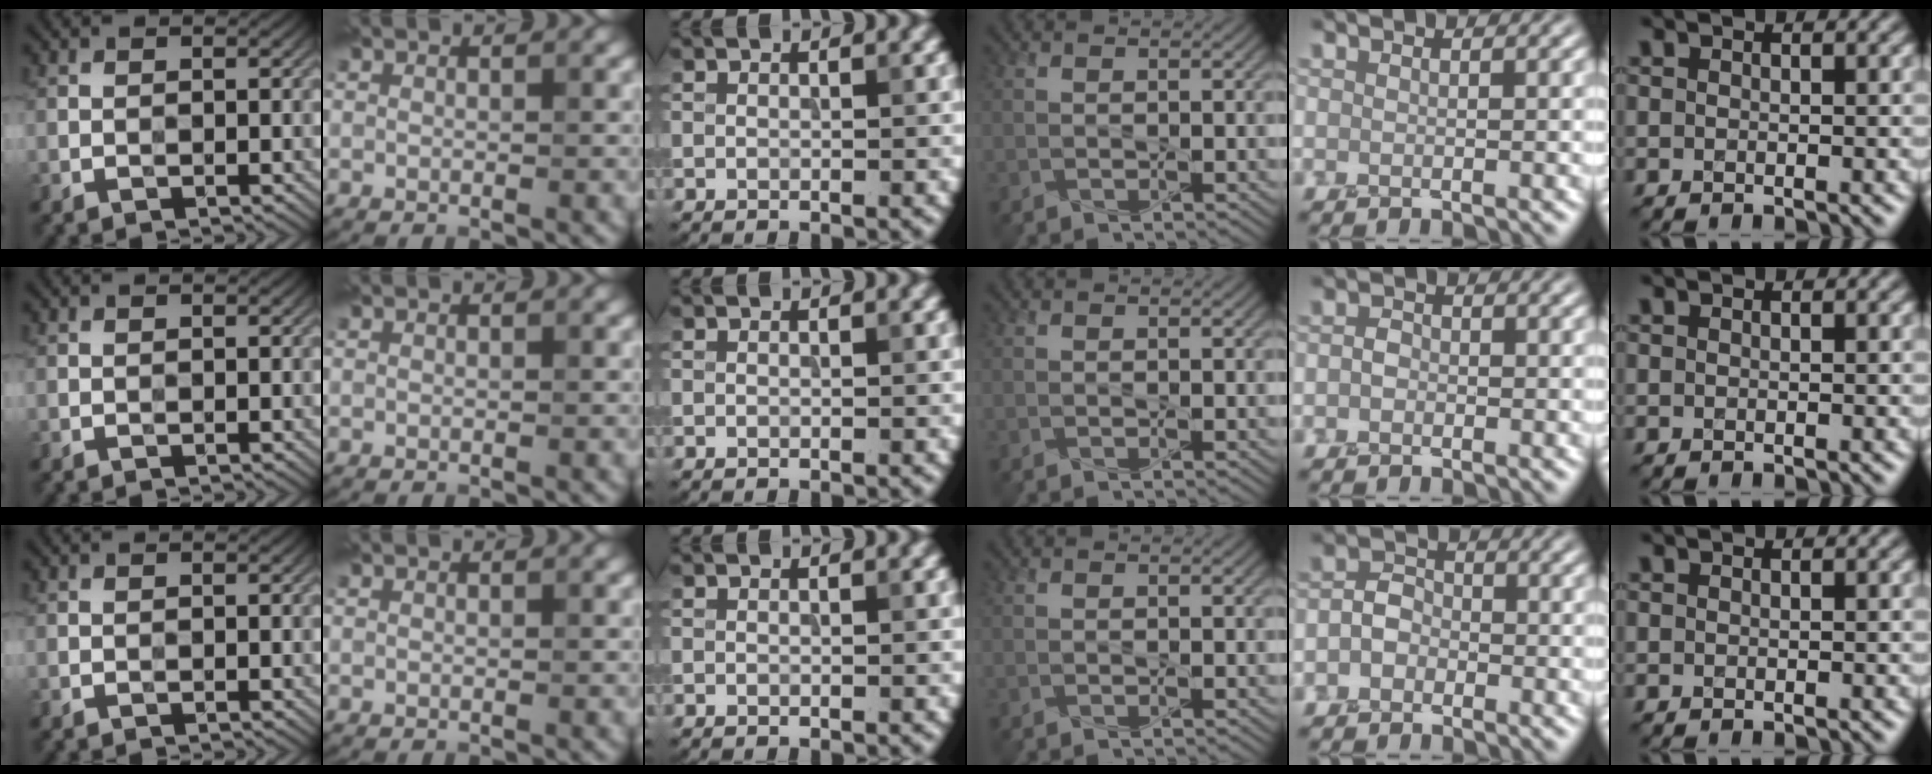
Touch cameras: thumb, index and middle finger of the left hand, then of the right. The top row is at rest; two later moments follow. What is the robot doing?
{"motion": "press", "object": "sticky note"}